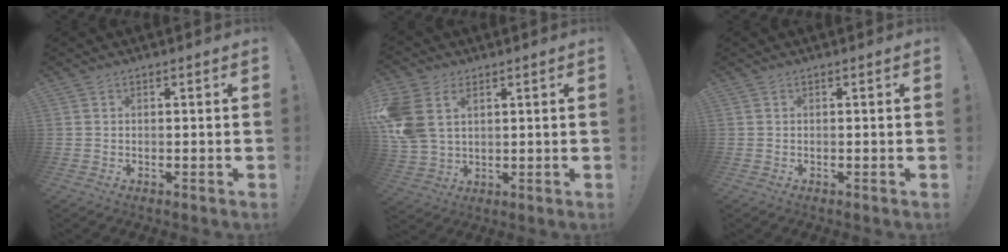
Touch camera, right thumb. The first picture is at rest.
{"total": 10.9, "force": [4.2, 7.5, 6.7], "torque": [-0.143, -0.012, 0.085]}
{"total": 0.0}